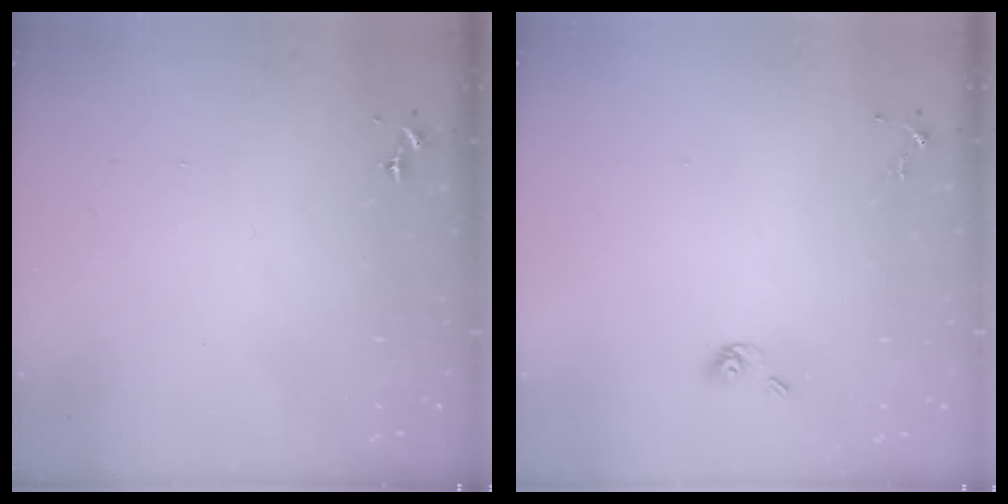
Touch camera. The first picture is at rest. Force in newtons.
{"total": 5.6, "press": 5.1, "slide": 2.3}